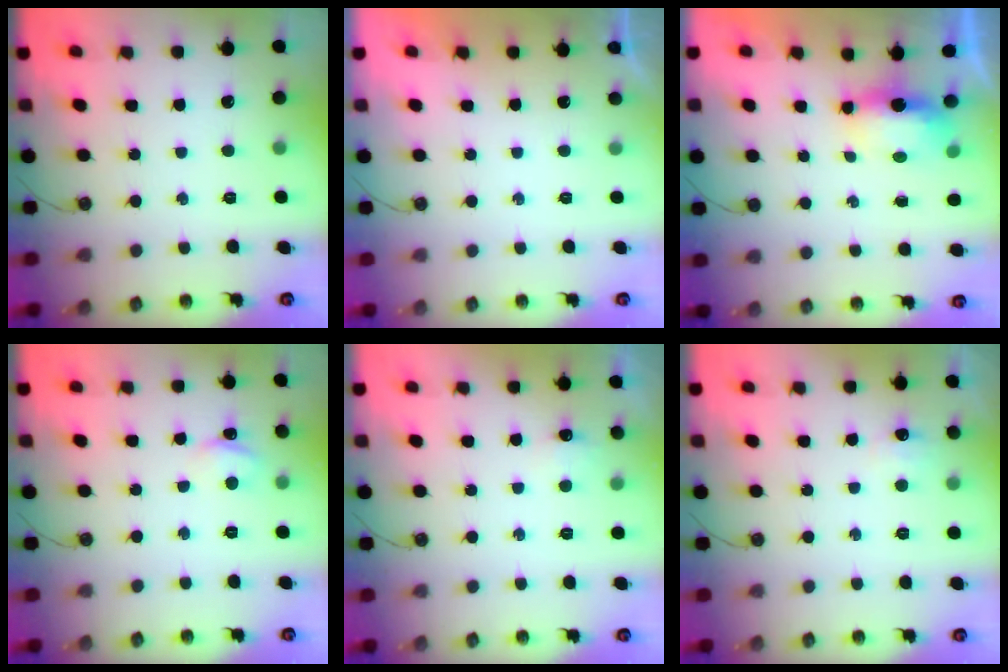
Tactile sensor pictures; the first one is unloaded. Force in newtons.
{"total": 0.0}
{"total": 6.6, "press": 6.1, "slide": 2.7}
{"total": 2.5, "press": 2.5, "slide": 0.4}
{"total": 4.8, "press": 4.0, "slide": 2.7}
{"total": 6.6, "press": 6.5, "slide": 0.8}